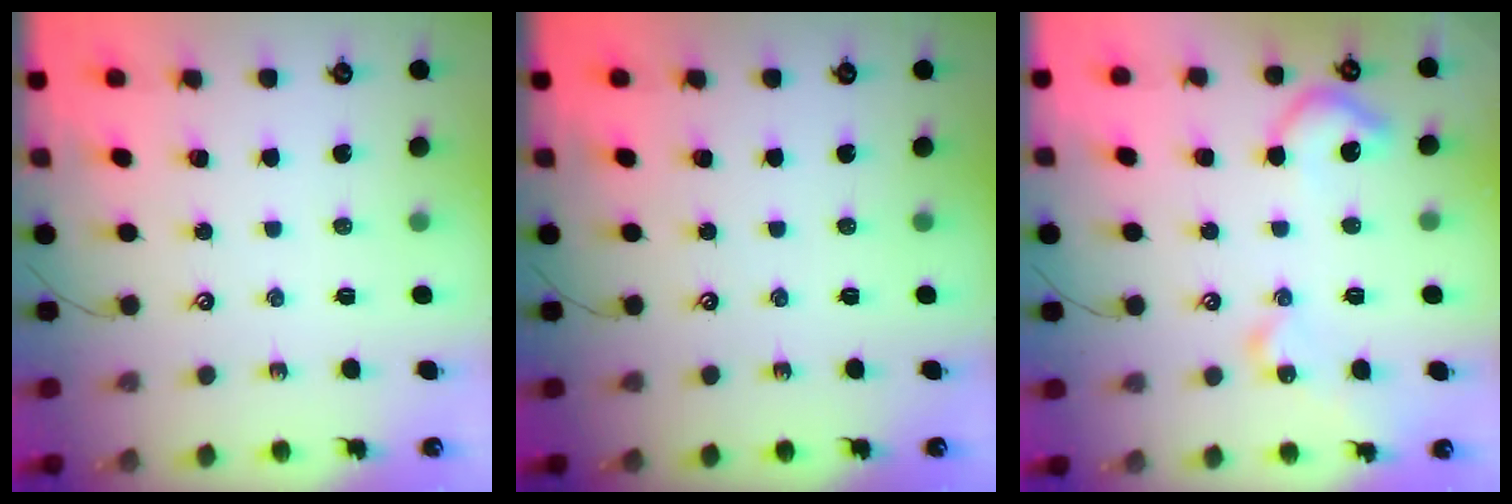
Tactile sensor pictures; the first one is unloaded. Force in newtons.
{"total": 0.0}
{"total": 7.5, "press": 7.4, "slide": 1.0}